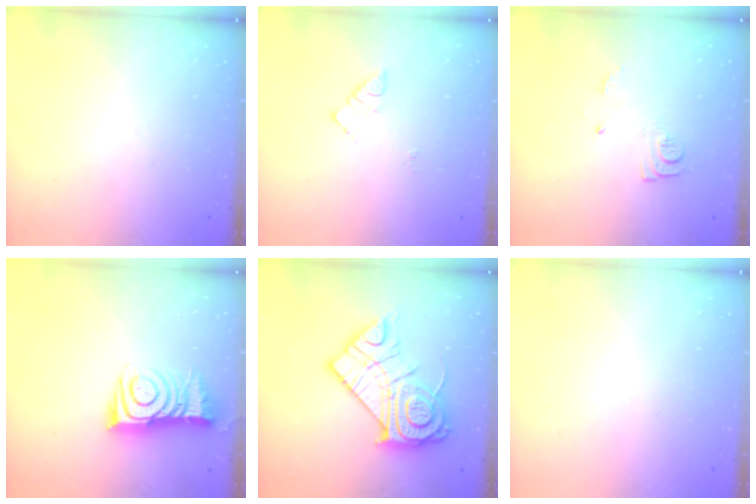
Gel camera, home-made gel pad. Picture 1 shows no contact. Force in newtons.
{"total": 4.1, "press": 4.0, "slide": 0.7}
{"total": 8.4, "press": 8.3, "slide": 0.8}
{"total": 11.8, "press": 11.8, "slide": 1.1}
{"total": 20.7, "press": 20.6, "slide": 1.9}
{"total": 1.8, "press": 1.8, "slide": 0.2}